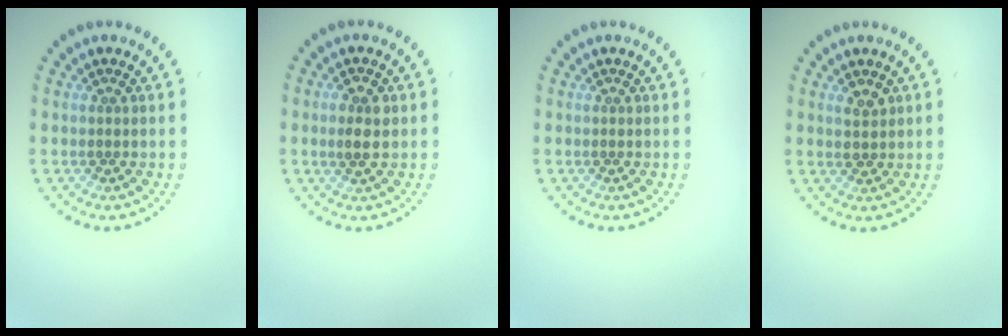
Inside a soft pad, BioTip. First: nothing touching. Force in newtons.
{"total": 2.3, "press": 2.3, "slide": 0.4}
{"total": 0.0}
{"total": 1.5, "press": 1.5, "slide": 0.3}